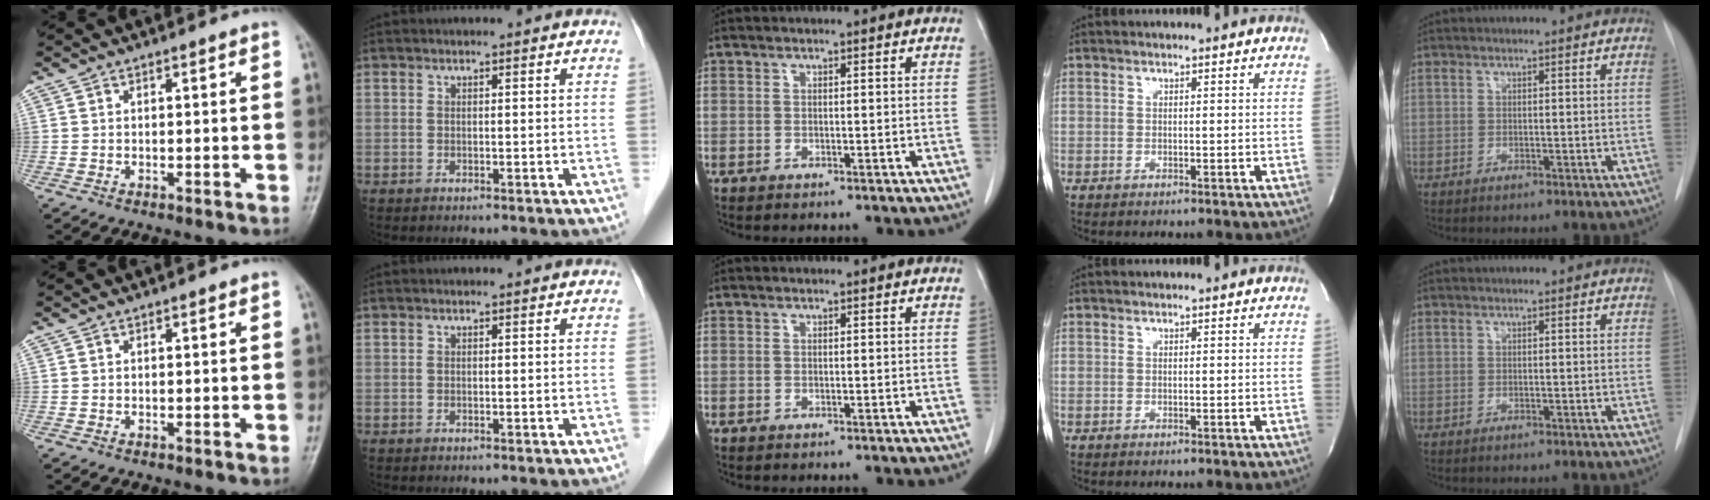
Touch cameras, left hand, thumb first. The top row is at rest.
{}